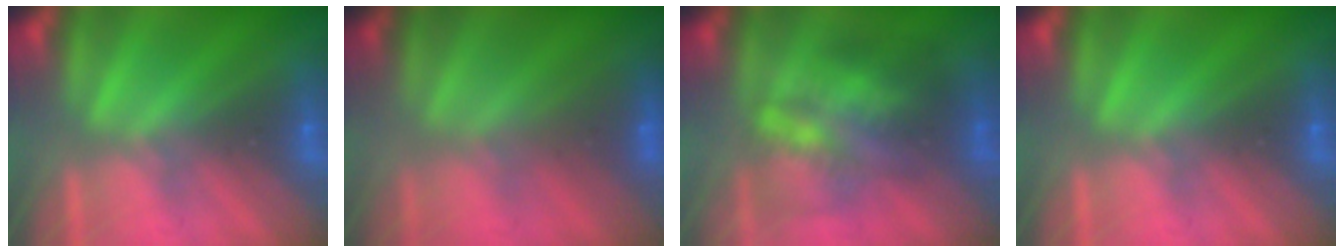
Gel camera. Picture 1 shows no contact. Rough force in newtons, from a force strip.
{"total": 2.4}
{"total": 3.6}
{"total": 0.0}